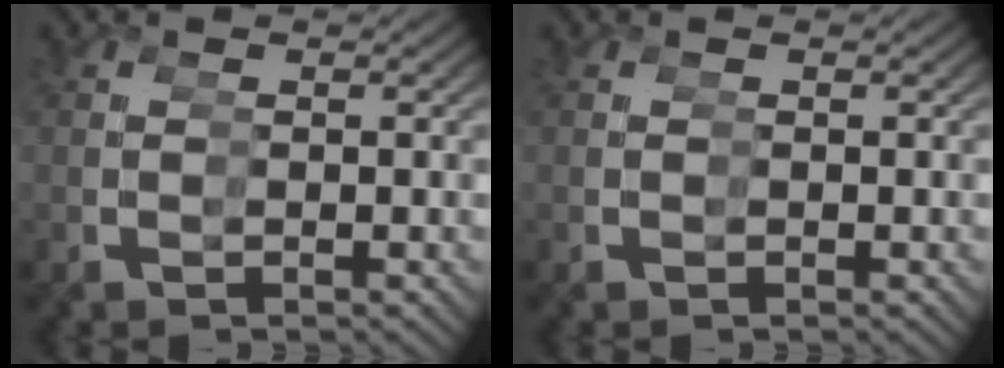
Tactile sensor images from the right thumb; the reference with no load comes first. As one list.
[{"total": 0.0}]